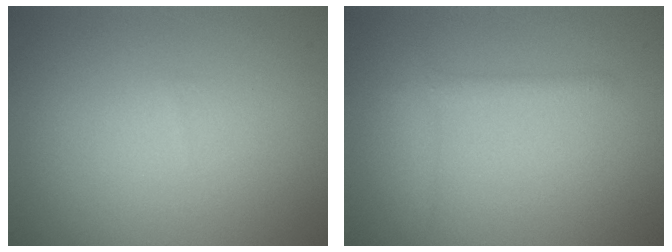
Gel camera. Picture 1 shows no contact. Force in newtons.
{"total": 1.1, "press": 1.1, "slide": 0.1}